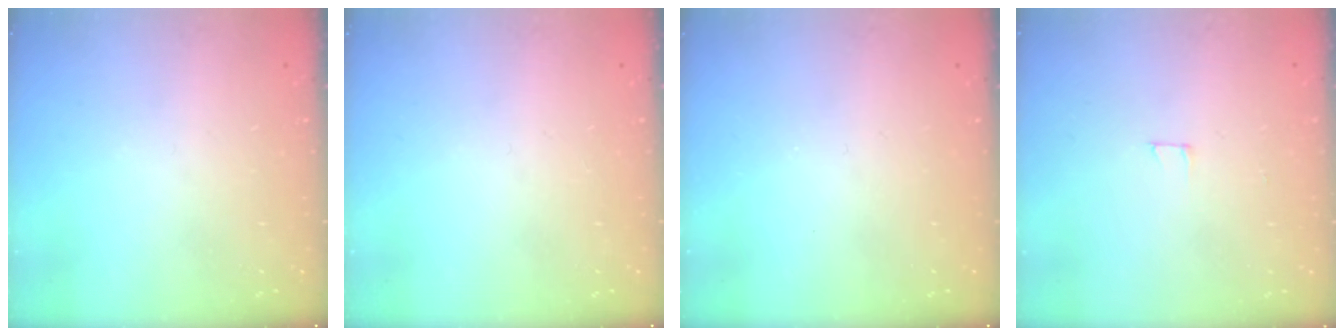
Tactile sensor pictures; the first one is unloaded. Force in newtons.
{"total": 0.0}
{"total": 0.0}
{"total": 2.5, "press": 2.5, "slide": 0.2}